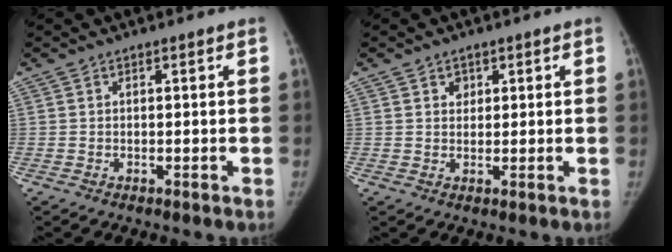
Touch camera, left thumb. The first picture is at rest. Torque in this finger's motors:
{"motor_torque": [-0.34, 0.28, -0.35, -0.05, -0.01]}